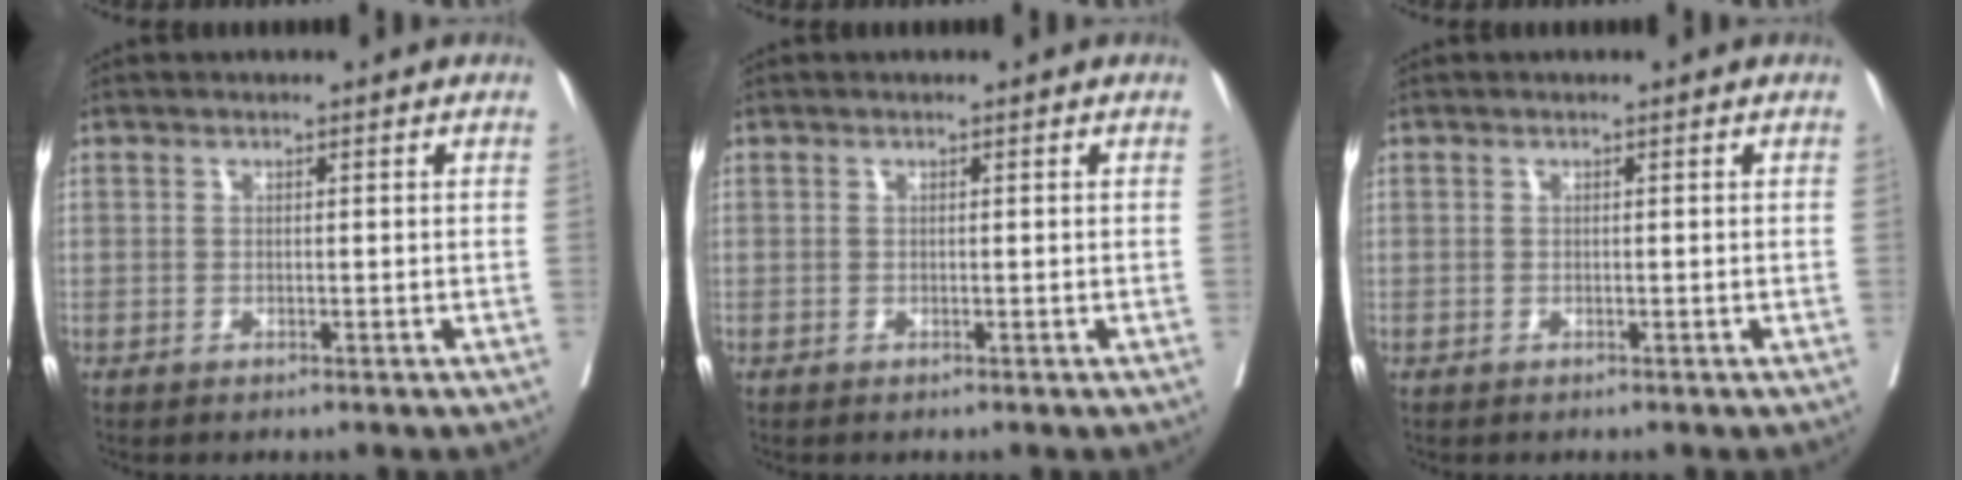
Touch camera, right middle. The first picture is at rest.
{"total": 0.0}
{"total": 0.0}